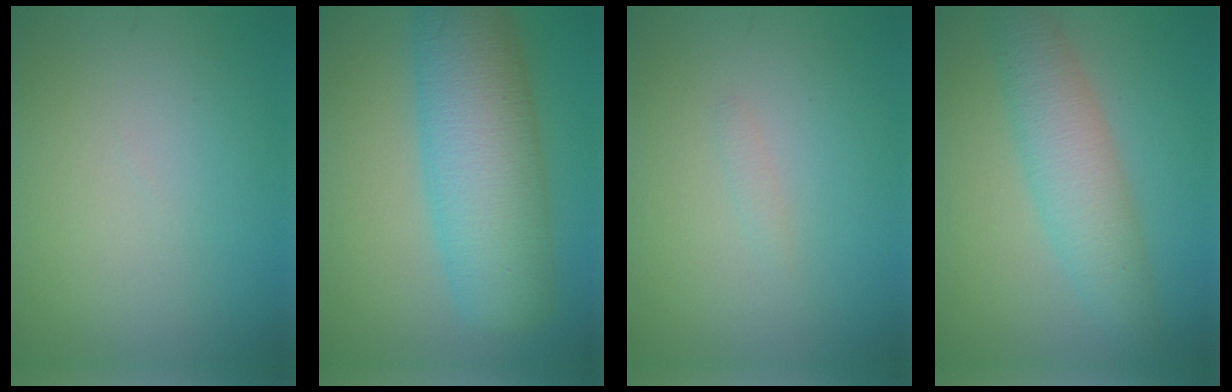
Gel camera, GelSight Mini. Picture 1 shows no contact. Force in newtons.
{"total": 9.7, "press": 9.7, "slide": 0.2}
{"total": 0.5, "press": 0.5, "slide": 0.0}
{"total": 4.9, "press": 4.9, "slide": 0.1}